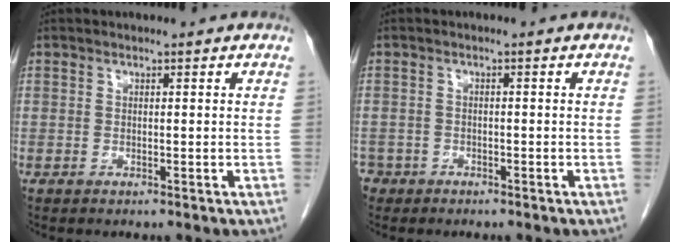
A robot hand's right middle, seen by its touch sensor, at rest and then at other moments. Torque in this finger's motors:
{"motor_torque": [1.03, -1.11, 0.35, -0.06]}